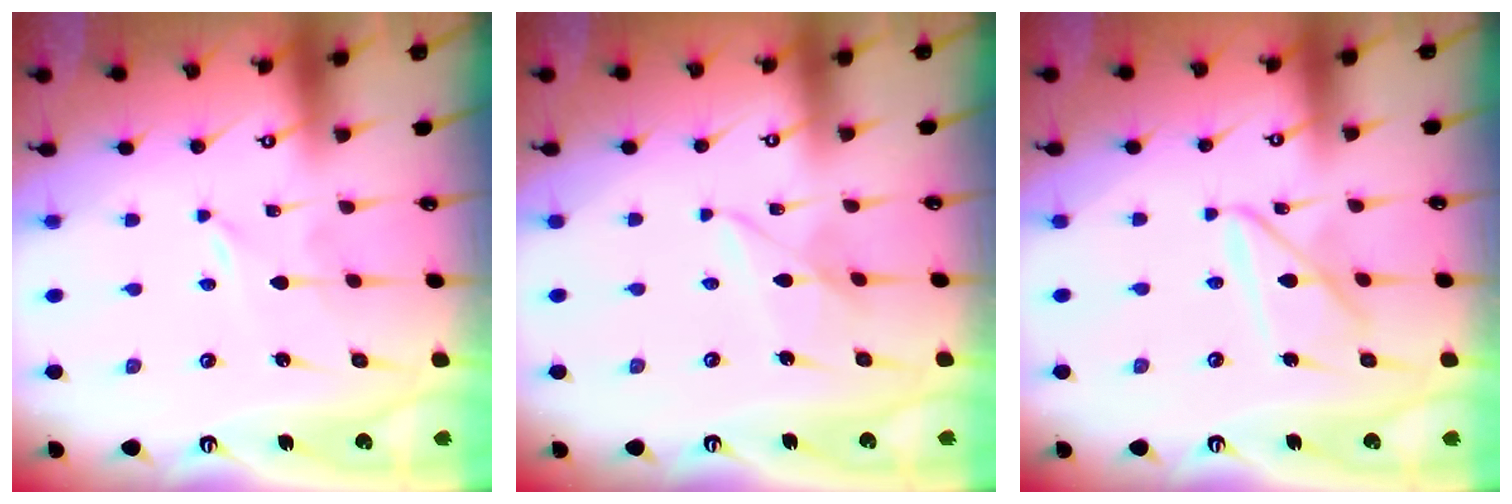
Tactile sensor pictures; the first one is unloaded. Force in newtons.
{"total": 4.1, "press": 4.1, "slide": 0.4}
{"total": 9.9, "press": 9.9, "slide": 0.8}